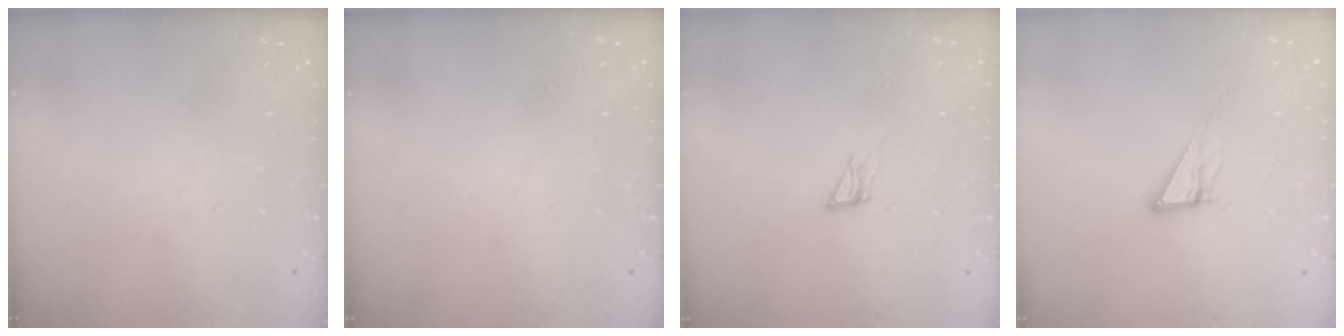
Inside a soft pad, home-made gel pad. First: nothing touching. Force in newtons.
{"total": 1.6, "press": 1.6, "slide": 0.1}
{"total": 4.3, "press": 4.2, "slide": 0.3}
{"total": 6.6, "press": 6.6, "slide": 0.3}